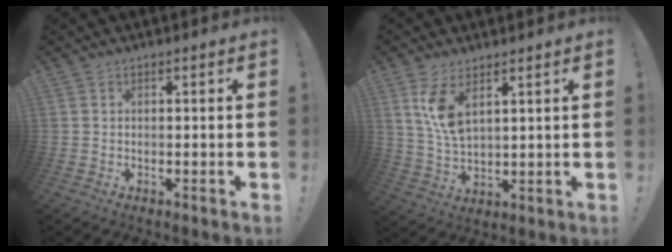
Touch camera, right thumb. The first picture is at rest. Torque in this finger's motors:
{"motor_torque": [0.09, 0.14, 0.13, 0.18, 0.09]}